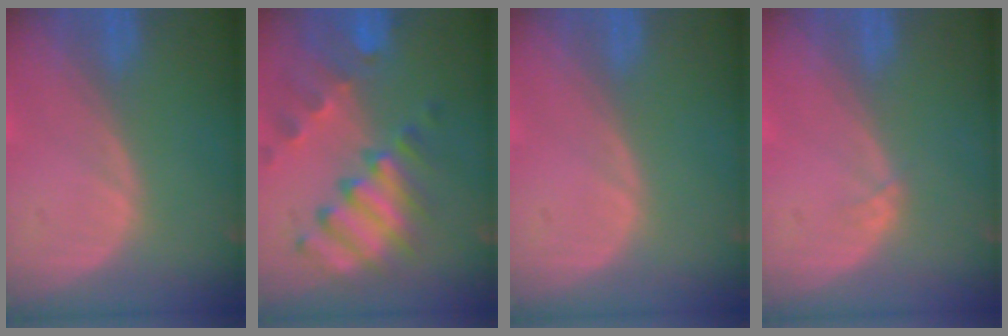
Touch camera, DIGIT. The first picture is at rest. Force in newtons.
{"total": 10.1, "press": 8.8, "slide": 4.8}
{"total": 0.0}
{"total": 0.7, "press": 0.6, "slide": 0.3}